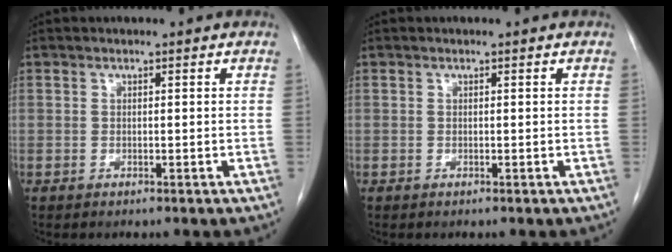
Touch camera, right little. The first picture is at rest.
{"total": 0.0}